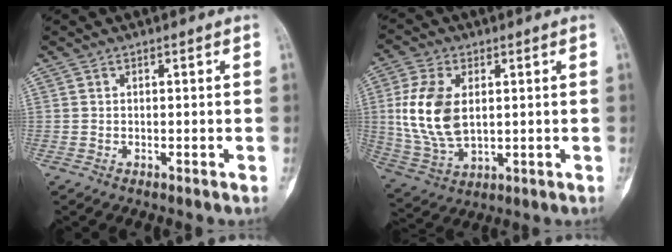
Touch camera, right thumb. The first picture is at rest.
{"total": 13.3, "force": [1.8, 7.9, 10.6], "torque": [-0.217, -0.009, 0.045]}